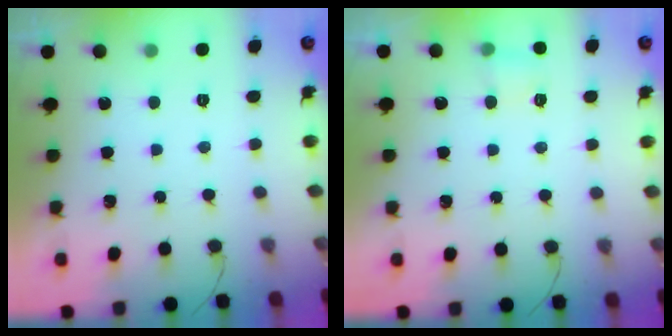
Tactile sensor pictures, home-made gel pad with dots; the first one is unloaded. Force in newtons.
{"total": 5.0, "press": 3.8, "slide": 3.3}